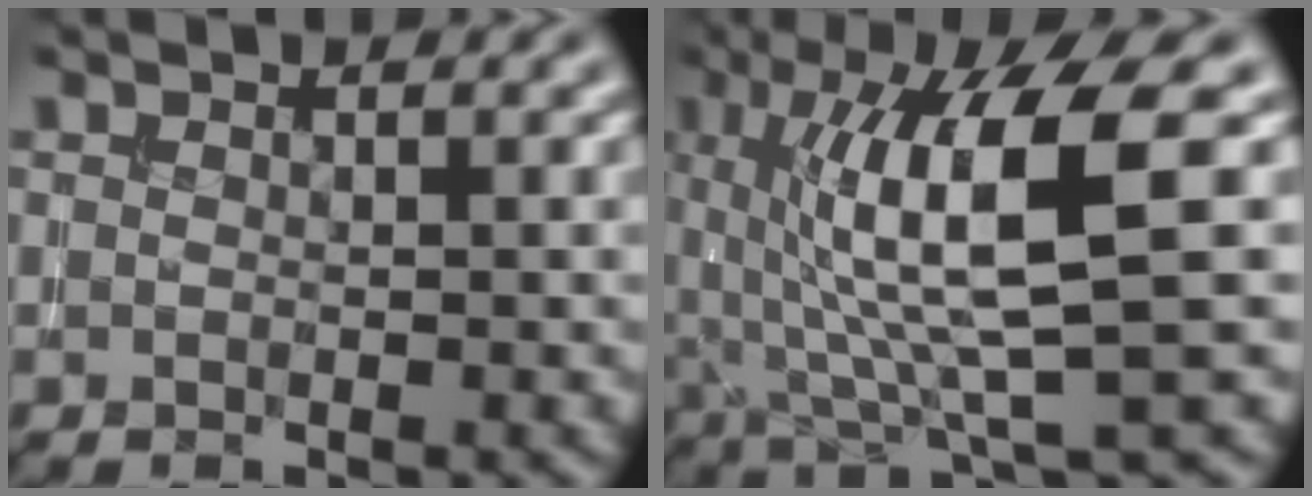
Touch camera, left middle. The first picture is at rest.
{"total": 10.4, "force": [1.9, 2.3, 9.9], "torque": [-0.155, -0.004, 0.038]}